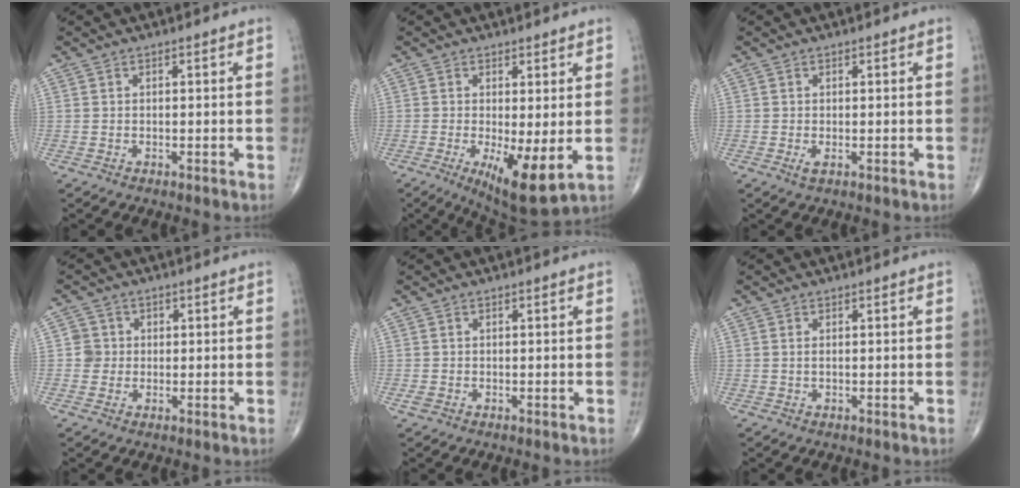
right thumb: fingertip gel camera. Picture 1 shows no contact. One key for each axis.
{"total": 9.5, "fx": -1.6, "fy": 2.8, "fz": 8.9, "tx": -0.147, "ty": -0.027, "tz": -0.018}
{"total": 1.2, "fx": -0.3, "fy": 0.5, "fz": 1.0, "tx": -0.022, "ty": -0.005, "tz": -0.004}
{"total": 3.1, "fx": 0.0, "fy": 3.0, "fz": 0.2, "tx": 0.023, "ty": 0.008, "tz": -0.004}
{"total": 1.1, "fx": -0.4, "fy": 0.8, "fz": 0.6, "tx": -0.017, "ty": 0.000, "tz": -0.007}
{"total": 0.6, "fx": 0.1, "fy": 0.2, "fz": 0.5, "tx": -0.014, "ty": 0.000, "tz": 0.001}